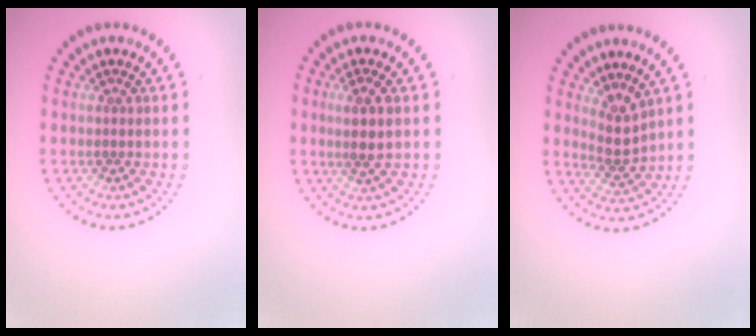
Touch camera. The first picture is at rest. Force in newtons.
{"total": 2.5, "press": 2.2, "slide": 1.1}
{"total": 2.4, "press": 1.9, "slide": 1.6}